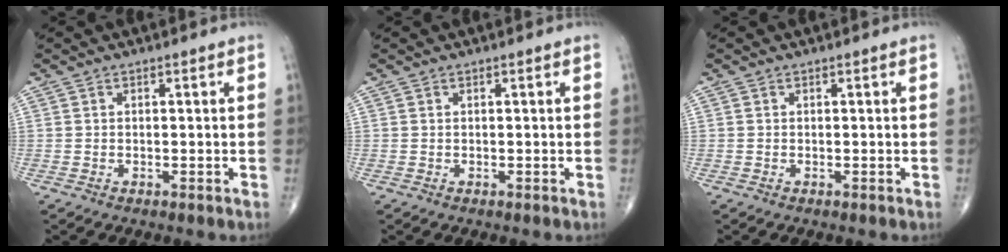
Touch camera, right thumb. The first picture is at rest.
{"total": 0.0}
{"total": 0.0}